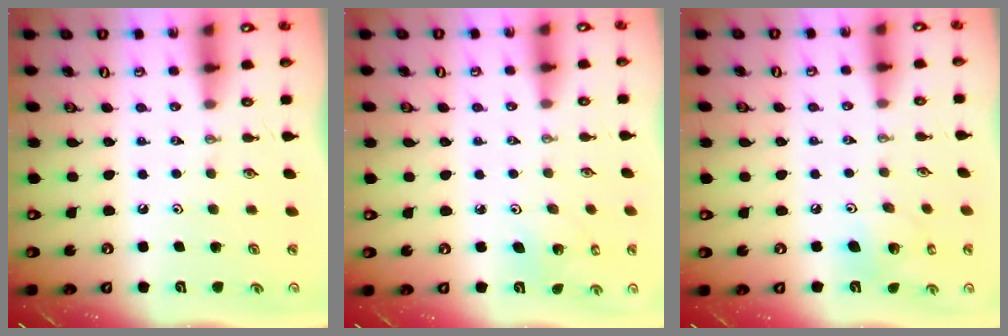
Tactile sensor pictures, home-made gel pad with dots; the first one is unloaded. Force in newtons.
{"total": 4.0, "press": 4.0, "slide": 0.2}
{"total": 8.8, "press": 8.8, "slide": 0.5}